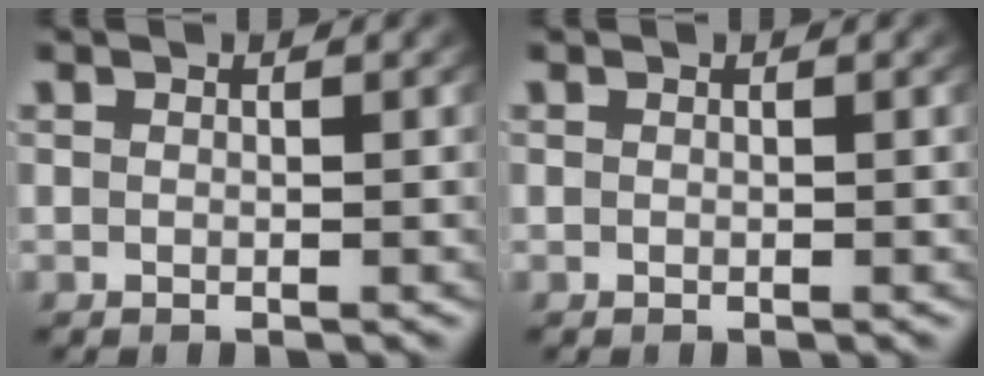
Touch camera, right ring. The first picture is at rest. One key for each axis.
{"total": 0.0}